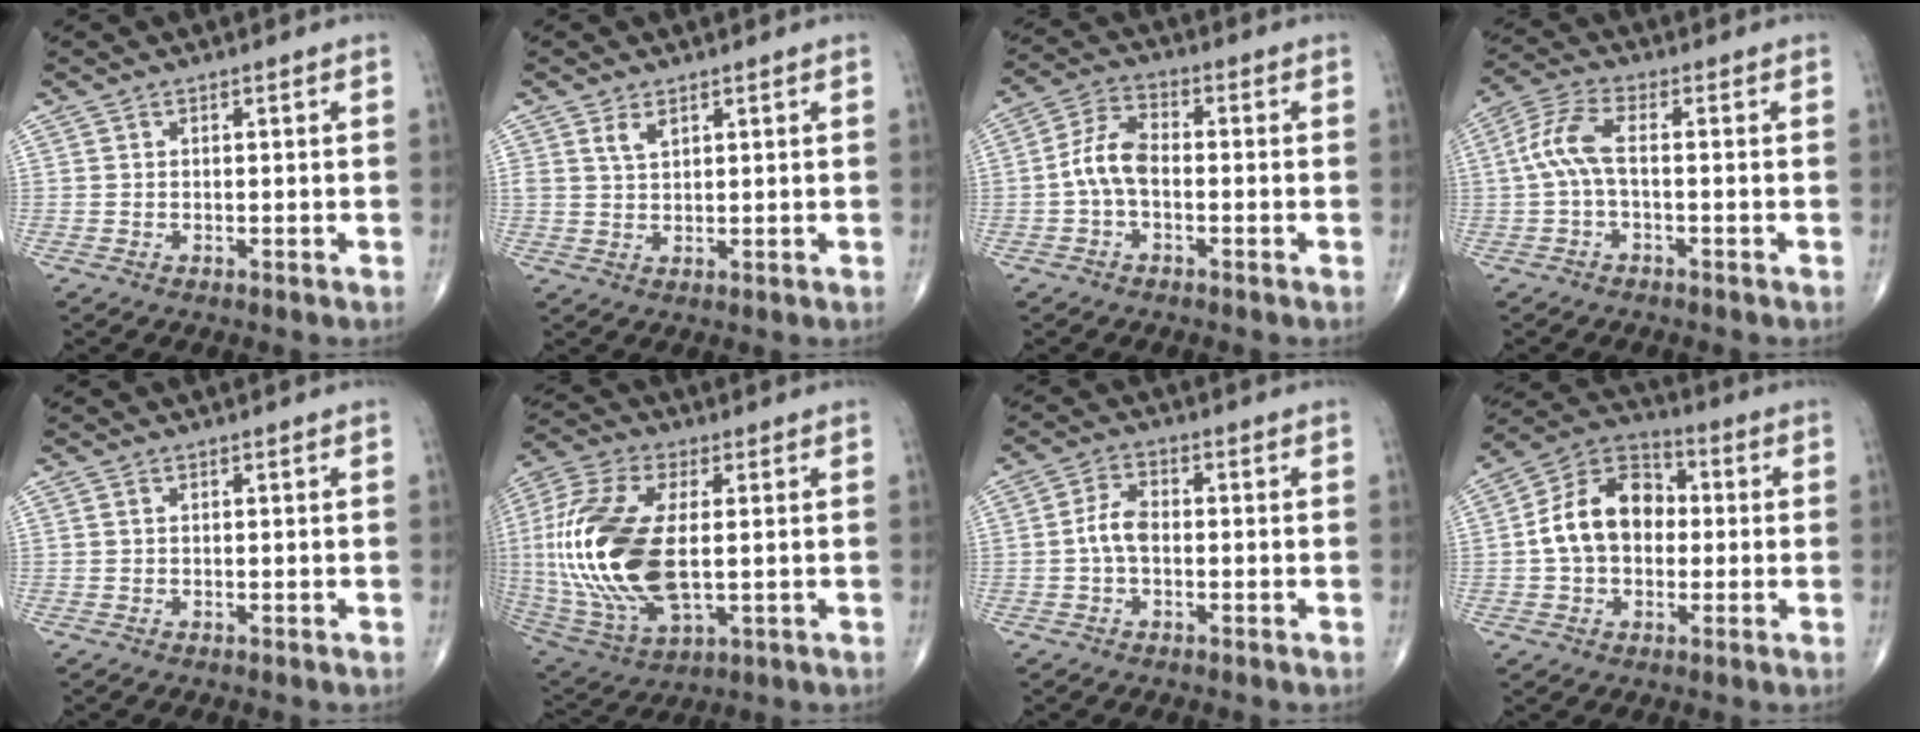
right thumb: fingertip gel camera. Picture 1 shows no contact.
{"total": 2.5, "force": [1.6, 1.2, 1.5], "torque": [-0.023, -0.008, 0.035]}
{"total": 6.7, "force": [-1.2, 3.7, 5.5], "torque": [-0.109, 0.024, -0.031]}
{"total": 6.5, "force": [-0.4, 2.3, 6.1], "torque": [-0.149, 0.024, -0.014]}
{"total": 0.0}
{"total": 23.3, "force": [0.4, 11.4, 20.3], "torque": [-0.453, -0.012, 0.015]}
{"total": 4.4, "force": [-0.6, 2.6, 3.5], "torque": [-0.068, 0.015, -0.018]}
{"total": 13.4, "force": [0.1, 9.7, 9.3], "torque": [-0.140, 0.034, -0.010]}